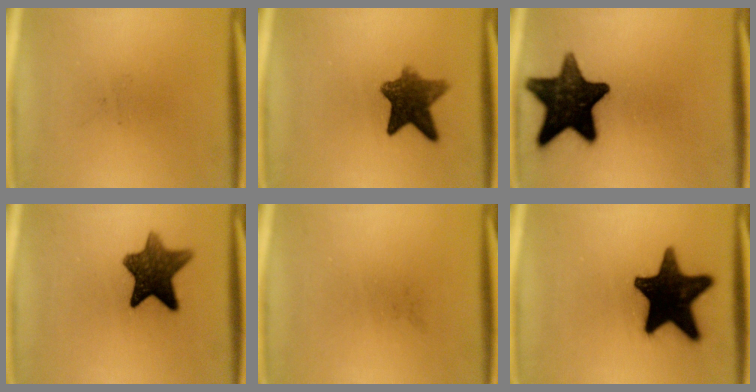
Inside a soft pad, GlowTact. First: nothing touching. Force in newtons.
{"total": 8.2}
{"total": 15.9}
{"total": 10.0}
{"total": 0.0}
{"total": 19.6}